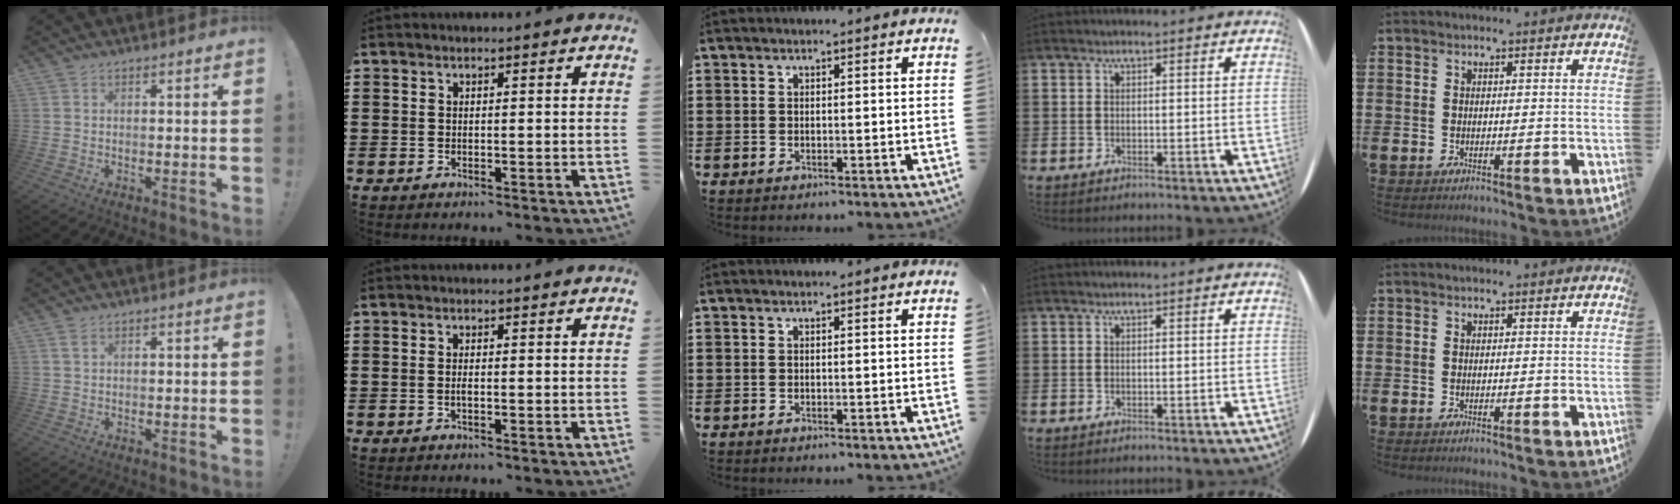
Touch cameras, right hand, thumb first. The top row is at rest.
{"thumb": {"total": 1.7, "force": [0.9, 0.7, 1.3], "torque": [-0.024, 0.001, 0.015]}, "index": {"total": 0.9, "force": [-0.3, 0.1, 0.8], "torque": [-0.017, -0.005, -0.004]}}